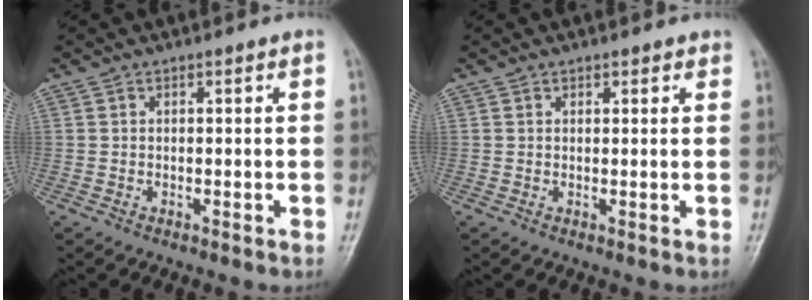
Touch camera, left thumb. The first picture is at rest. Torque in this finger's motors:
{"motor_torque": [-0.26, 0.06, -0.28, 0.07, -0.02]}